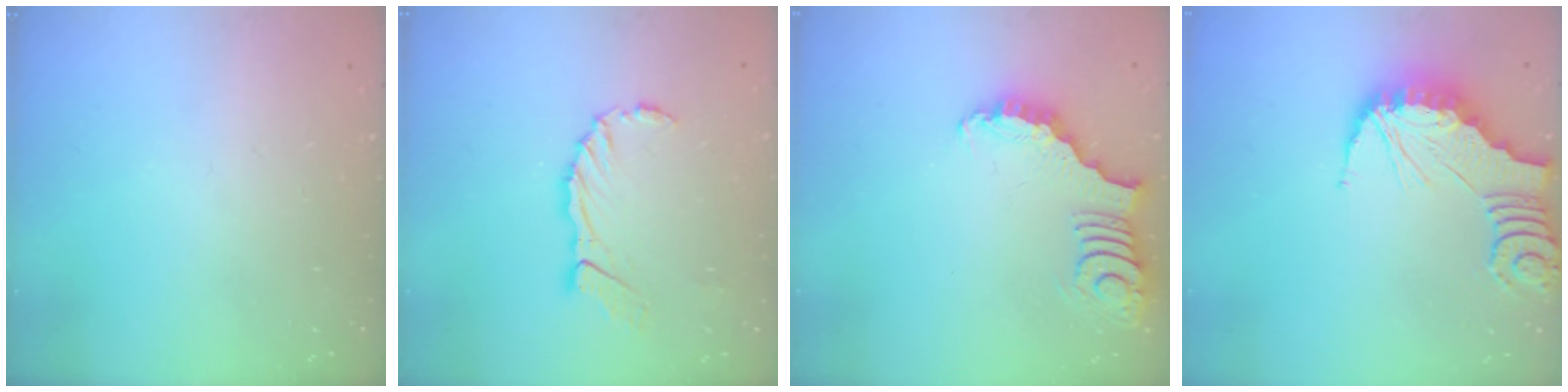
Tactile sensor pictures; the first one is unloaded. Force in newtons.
{"total": 7.6, "press": 7.5, "slide": 1.1}
{"total": 3.2, "press": 3.1, "slide": 0.7}
{"total": 2.2, "press": 2.2, "slide": 0.2}